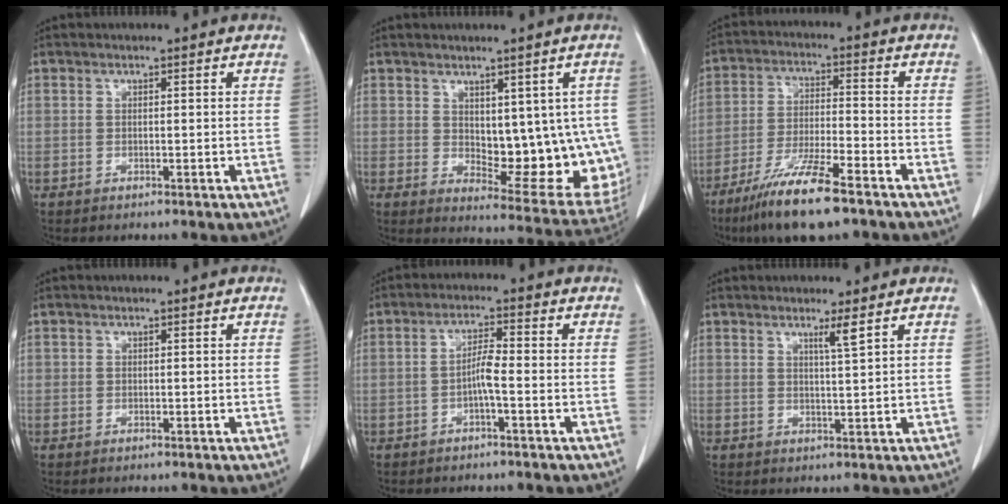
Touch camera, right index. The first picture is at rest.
{"total": 14.6, "force": [0.6, 6.9, 12.9], "torque": [-0.137, -0.007, 0.028]}
{"total": 11.8, "force": [-8.2, 1.2, 8.4], "torque": [-0.162, -0.030, -0.148]}
{"total": 0.0}
{"total": 3.3, "force": [-1.0, 0.2, 3.2], "torque": [-0.058, 0.004, -0.021]}
{"total": 2.2, "force": [1.4, -0.7, 1.6], "torque": [-0.031, -0.009, 0.027]}